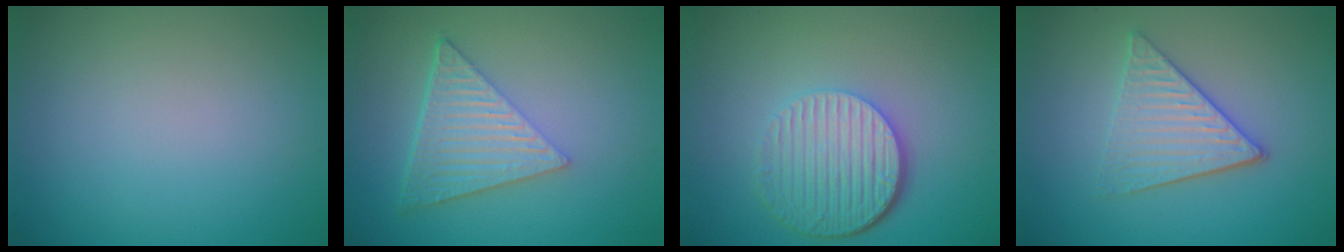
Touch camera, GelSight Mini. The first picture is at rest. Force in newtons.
{"total": 6.4, "press": 4.4, "slide": 4.7}
{"total": 5.9, "press": 4.2, "slide": 4.1}
{"total": 3.8, "press": 3.3, "slide": 2.0}